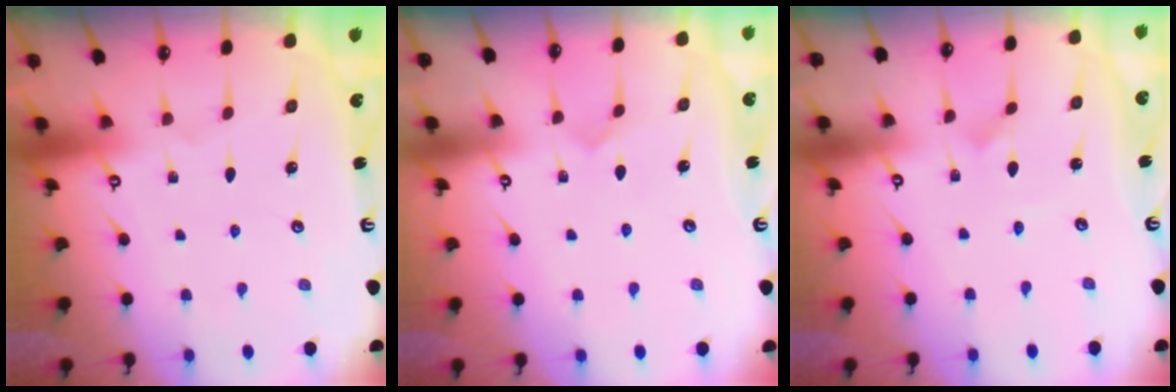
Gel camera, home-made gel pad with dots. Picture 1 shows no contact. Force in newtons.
{"total": 2.7, "press": 2.7, "slide": 0.3}
{"total": 2.5, "press": 2.5, "slide": 0.2}